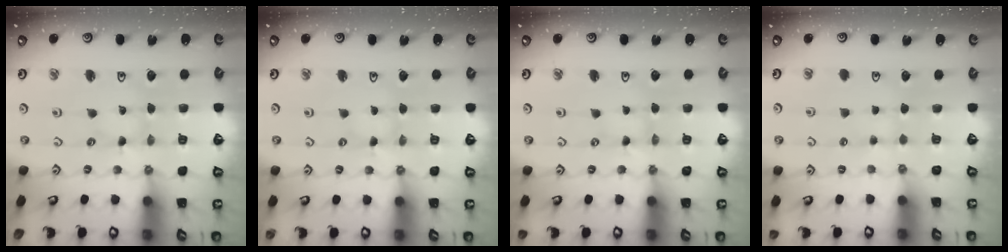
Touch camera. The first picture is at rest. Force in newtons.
{"total": 0.0}
{"total": 0.0}
{"total": 1.5, "press": 1.5, "slide": 0.4}